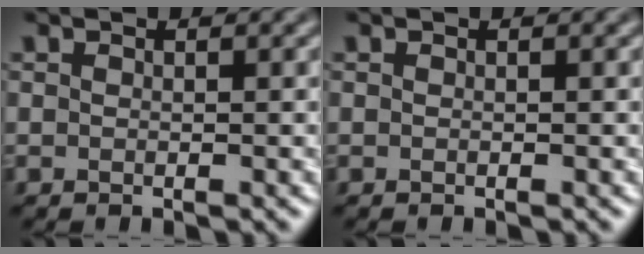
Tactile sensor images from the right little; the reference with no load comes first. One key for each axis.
{"total": 0.0}